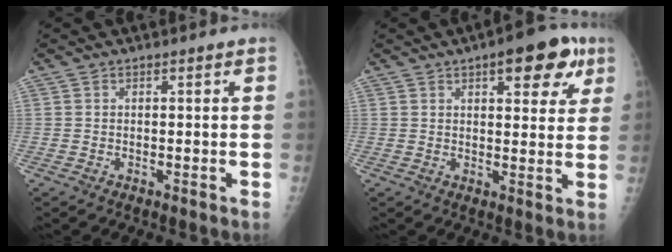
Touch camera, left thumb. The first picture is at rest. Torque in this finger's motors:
{"motor_torque": [1.32, 0.76, 0.68, -0.53, 0.15]}